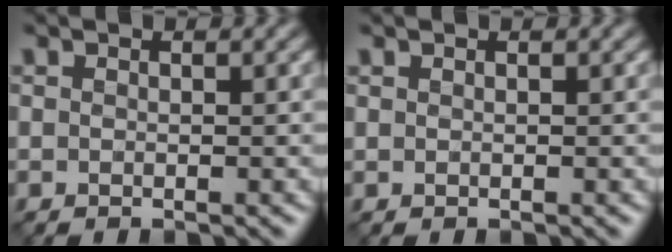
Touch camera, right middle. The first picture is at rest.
{"total": 0.0}